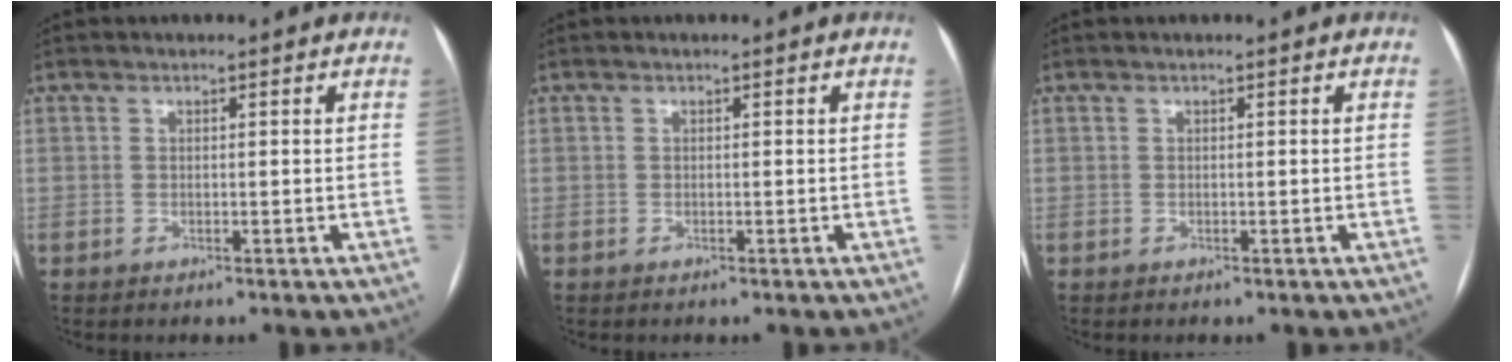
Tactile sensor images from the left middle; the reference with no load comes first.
{"total": 0.0}
{"total": 0.0}